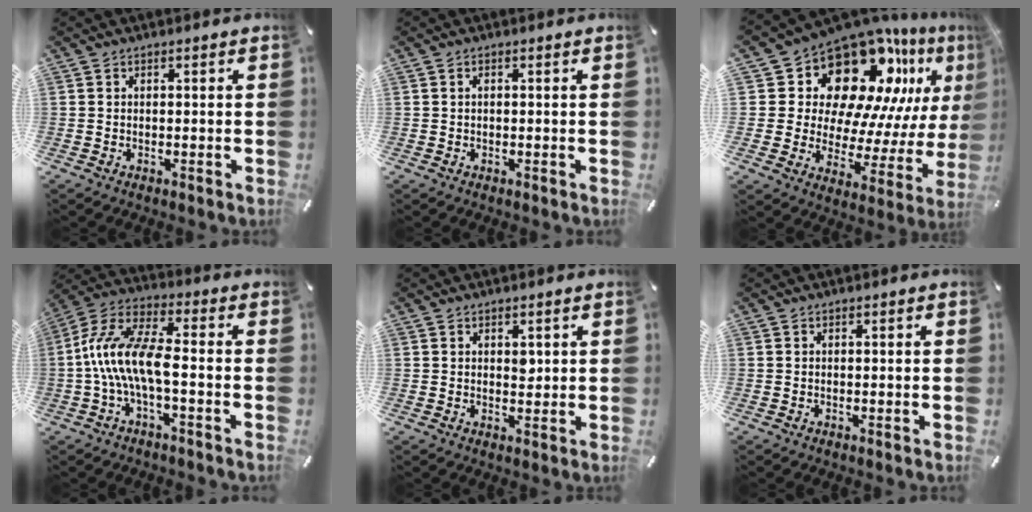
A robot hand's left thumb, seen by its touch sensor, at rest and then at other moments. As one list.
[{"total": 0.8, "force": [0.1, 0.4, 0.7], "torque": [-0.014, 0.003, 0.000]}, {"total": 19.4, "force": [13.6, 11.2, 8.3], "torque": [-0.124, -0.129, 0.244]}, {"total": 12.8, "force": [-2.7, 4.7, 11.5], "torque": [-0.236, 0.003, -0.050]}, {"total": 2.1, "force": [0.7, 1.5, 1.4], "torque": [-0.012, -0.004, 0.008]}, {"total": 0.0}]